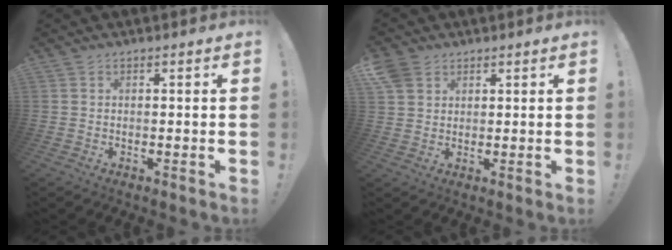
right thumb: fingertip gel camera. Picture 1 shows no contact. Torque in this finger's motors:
{"motor_torque": [-0.18, 0.52, 0.18, -0.11, 0.00]}